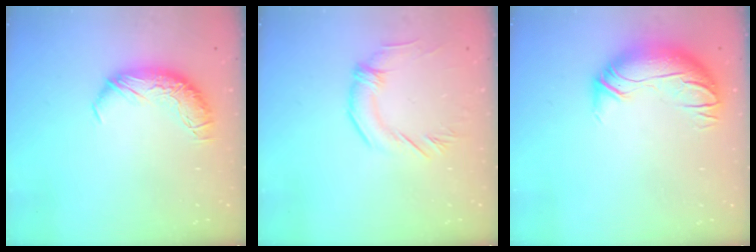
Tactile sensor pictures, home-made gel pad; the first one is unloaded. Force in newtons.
{"total": 1.5, "press": 1.4, "slide": 0.4}
{"total": 3.0, "press": 0.4, "slide": 2.9}